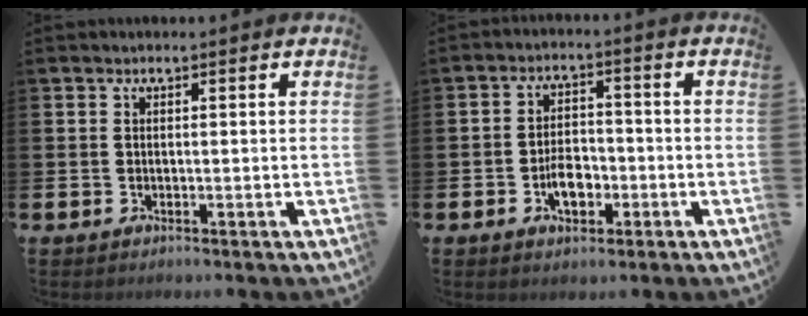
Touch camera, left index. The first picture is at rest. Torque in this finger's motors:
{"motor_torque": [0.46, 0.40, 0.16, 0.11]}